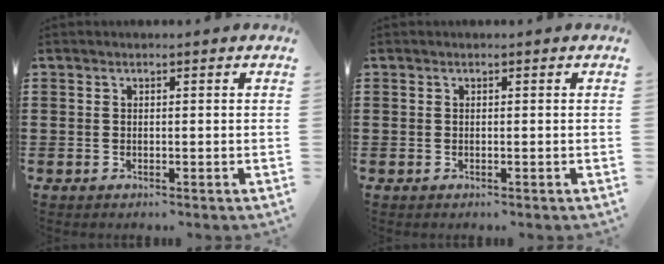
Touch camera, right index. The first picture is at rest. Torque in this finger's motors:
{"motor_torque": [0.11, 0.18, 0.00, -0.01]}